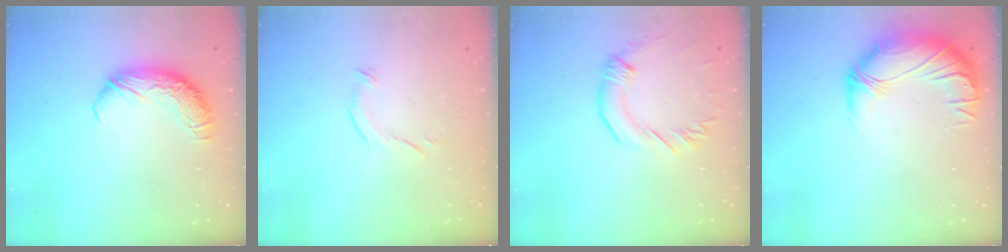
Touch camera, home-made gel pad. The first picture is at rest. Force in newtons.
{"total": 4.6, "press": 4.4, "slide": 1.1}
{"total": 1.0, "press": 1.0, "slide": 0.4}
{"total": 2.8, "press": 0.8, "slide": 2.7}